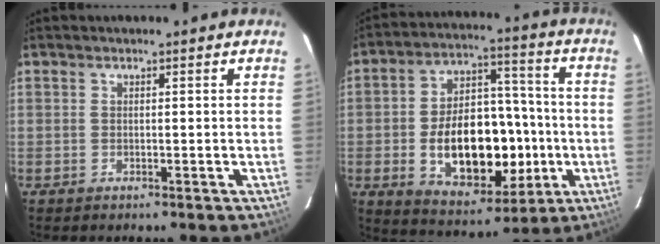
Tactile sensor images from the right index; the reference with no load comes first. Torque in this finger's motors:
{"motor_torque": [1.28, -0.86, 1.05, 0.21]}